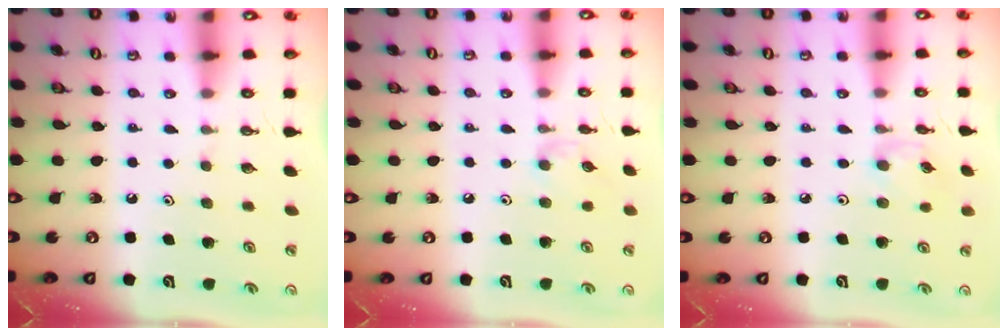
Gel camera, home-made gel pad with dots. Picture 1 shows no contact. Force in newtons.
{"total": 4.1, "press": 4.1, "slide": 0.5}
{"total": 2.7, "press": 2.7, "slide": 0.1}